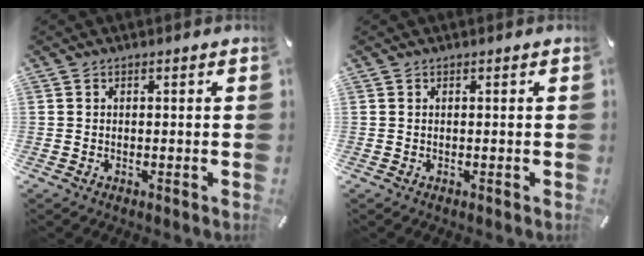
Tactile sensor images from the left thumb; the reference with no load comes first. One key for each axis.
{"total": 0.0}